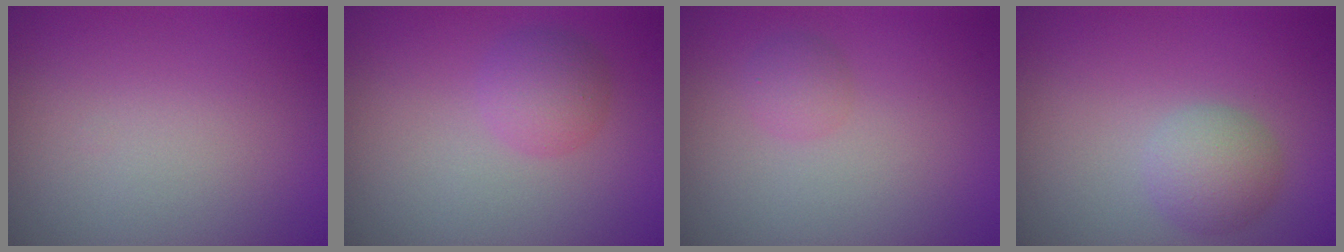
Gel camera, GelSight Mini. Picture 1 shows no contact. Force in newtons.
{"total": 2.4, "press": 2.4, "slide": 0.1}
{"total": 1.2, "press": 1.2, "slide": 0.1}
{"total": 2.7, "press": 2.7, "slide": 0.2}